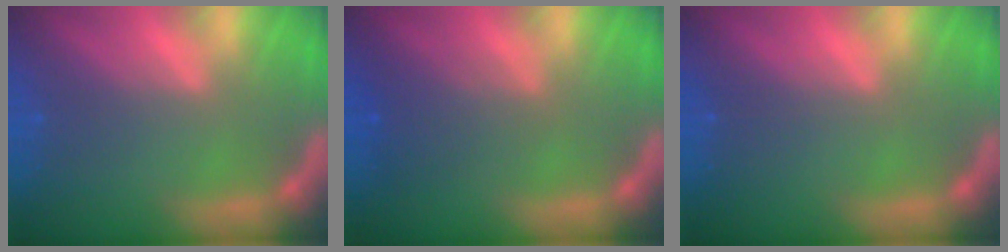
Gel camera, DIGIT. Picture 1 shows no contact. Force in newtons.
{"total": 2.9}
{"total": 0.0}